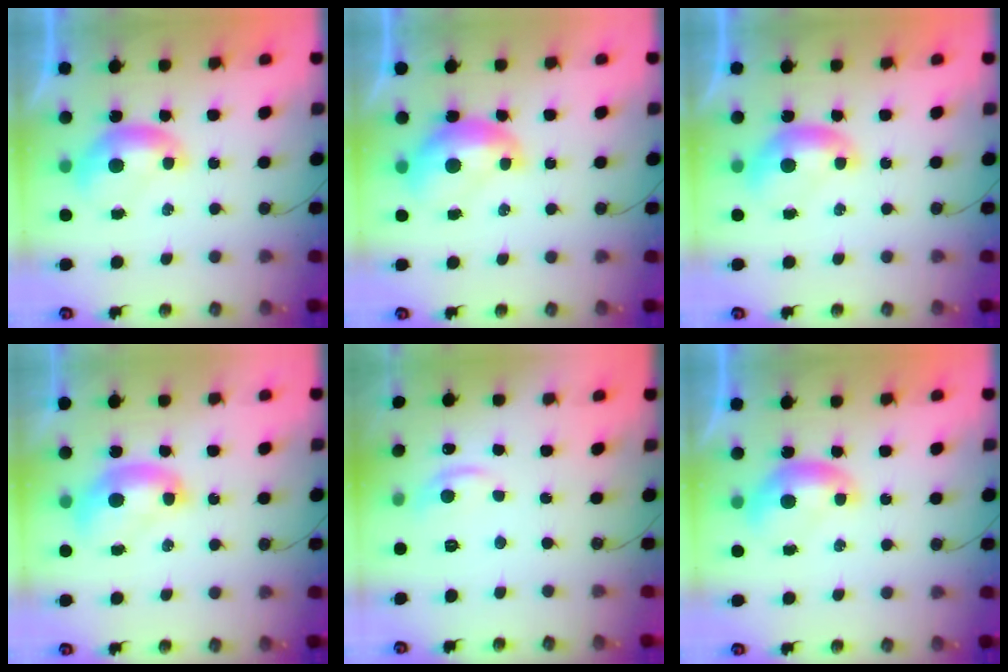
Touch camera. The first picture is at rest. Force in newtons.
{"total": 2.0, "press": 2.0, "slide": 0.3}
{"total": 0.0}
{"total": 2.1, "press": 2.1, "slide": 0.2}
{"total": 1.3, "press": 1.1, "slide": 0.7}
{"total": 0.0}